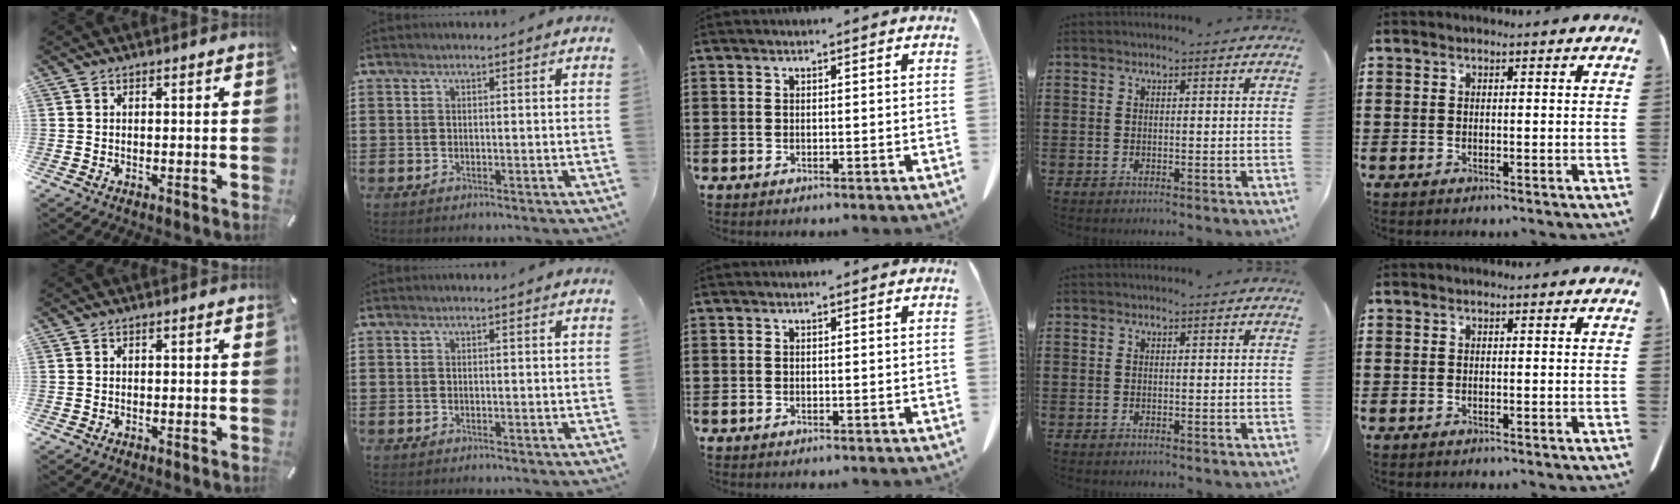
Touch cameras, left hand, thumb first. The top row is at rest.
{}